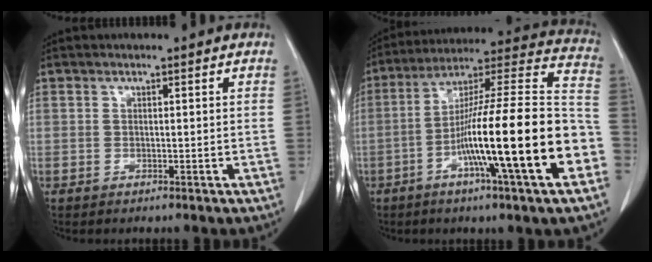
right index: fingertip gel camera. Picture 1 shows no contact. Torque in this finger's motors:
{"motor_torque": [1.88, -0.26, 0.86, 0.21]}